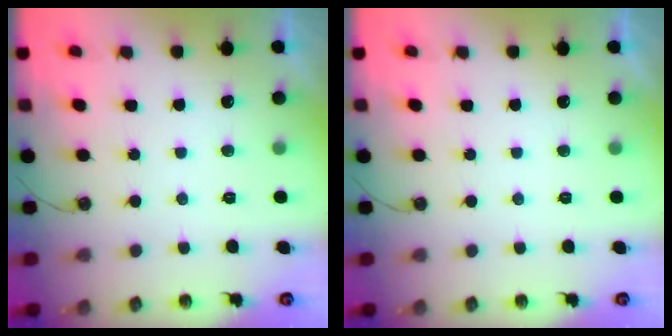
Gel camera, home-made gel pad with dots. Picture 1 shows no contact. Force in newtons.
{"total": 0.0}